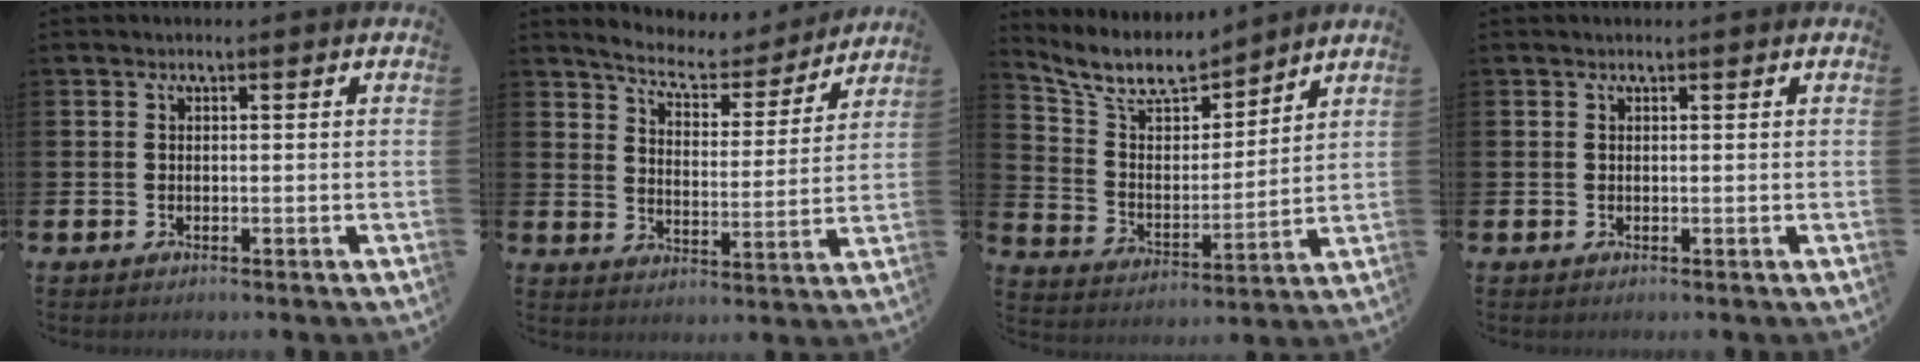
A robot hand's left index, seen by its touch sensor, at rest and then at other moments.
{"total": 6.4, "force": [6.1, 1.5, 1.6], "torque": [-0.057, -0.046, 0.100]}
{"total": 9.3, "force": [8.4, 2.8, 2.7], "torque": [-0.090, -0.056, 0.152]}
{"total": 0.0}